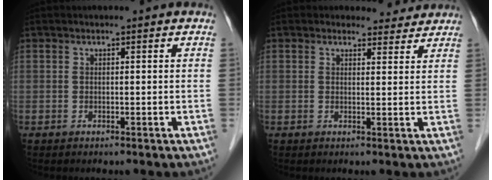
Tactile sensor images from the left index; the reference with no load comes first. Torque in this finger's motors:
{"motor_torque": [0.60, -0.71, 0.11, 0.00]}